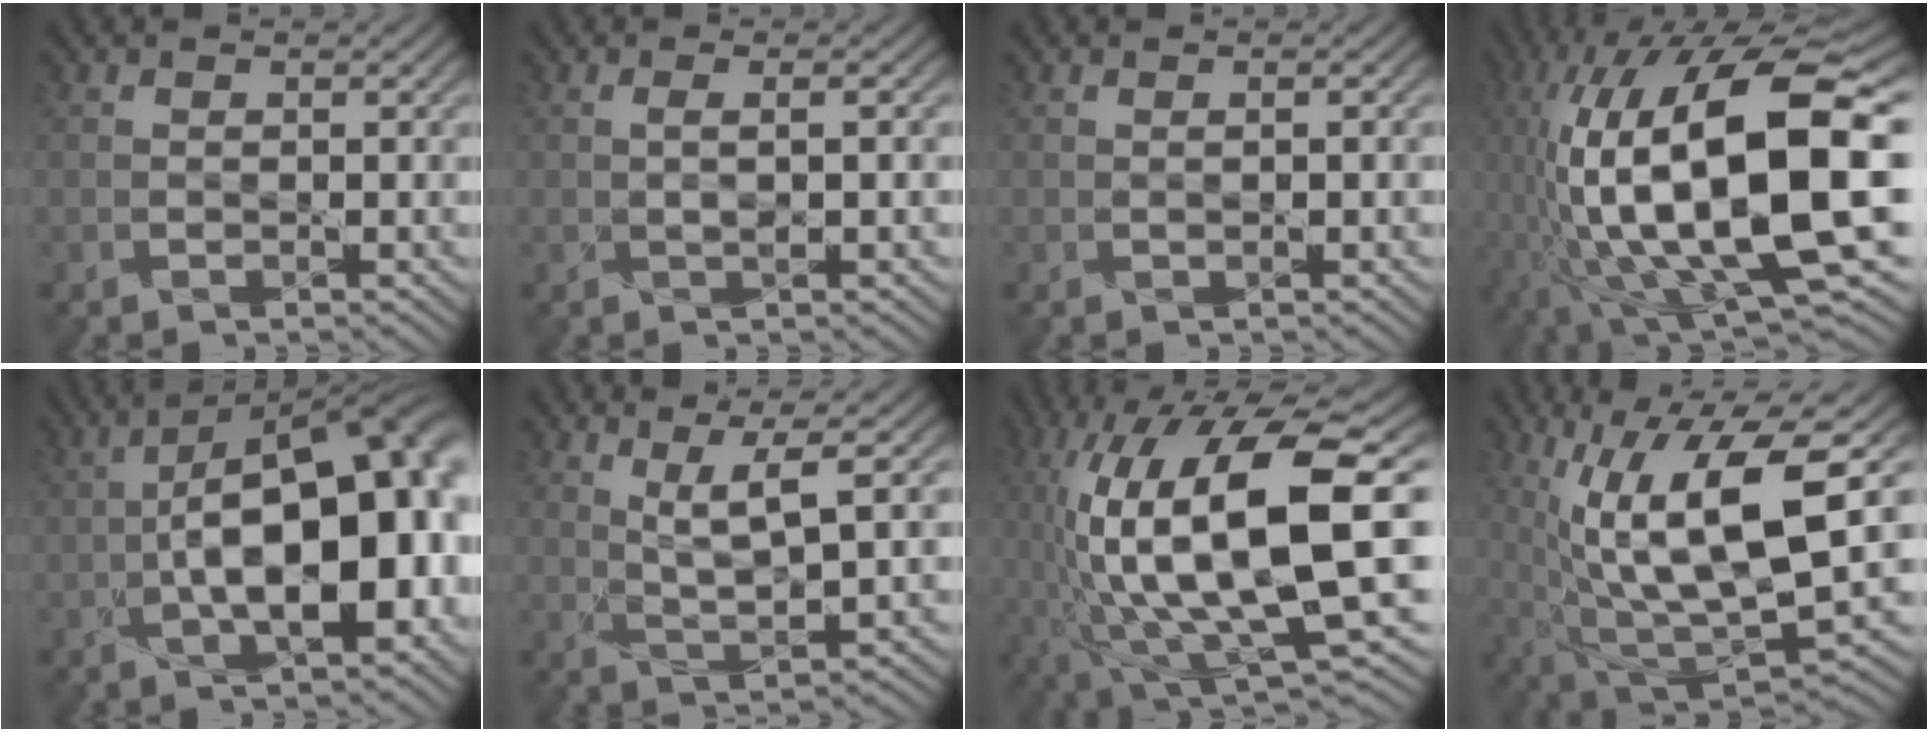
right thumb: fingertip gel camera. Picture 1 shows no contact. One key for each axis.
{"total": 1.5, "fx": 0.3, "fy": -0.2, "fz": 1.5, "tx": -0.034, "ty": 0.006, "tz": 0.004}
{"total": 0.5, "fx": 0.2, "fy": -0.3, "fz": 0.4, "tx": -0.009, "ty": 0.003, "tz": 0.004}
{"total": 20.7, "fx": -1.1, "fy": 6.7, "fz": 19.6, "tx": -0.355, "ty": -0.005, "tz": -0.024}
{"total": 19.0, "fx": -2.3, "fy": 8.8, "fz": 16.6, "tx": -0.224, "ty": 0.003, "tz": -0.038}
{"total": 4.6, "fx": 2.1, "fy": 0.2, "fz": 4.1, "tx": -0.092, "ty": 0.005, "tz": 0.046}
{"total": 18.1, "fx": 0.4, "fy": 5.4, "fz": 17.3, "tx": -0.330, "ty": 0.010, "tz": 0.012}
{"total": 15.0, "fx": 3.6, "fy": 4.7, "fz": 13.8, "tx": -0.270, "ty": 0.005, "tz": 0.067}